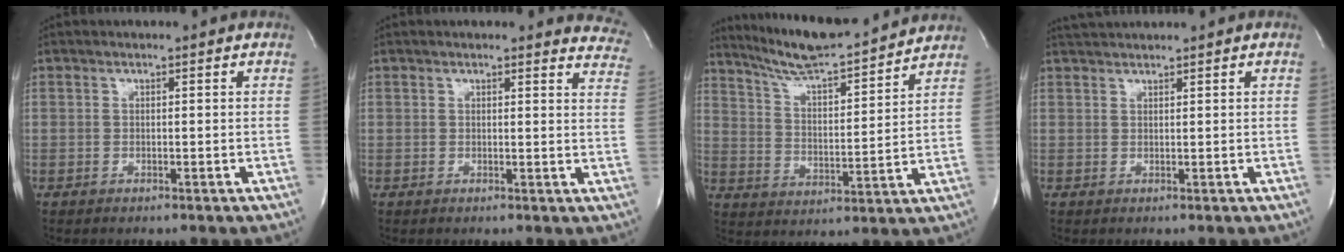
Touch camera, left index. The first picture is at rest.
{"total": 8.3, "force": [8.0, 1.7, 1.4], "torque": [0.019, -0.038, 0.047]}
{"total": 16.2, "force": [14.8, 0.9, 6.5], "torque": [-0.114, 0.004, 0.235]}
{"total": 2.5, "force": [2.4, -0.5, 0.4], "torque": [-0.009, 0.019, 0.052]}